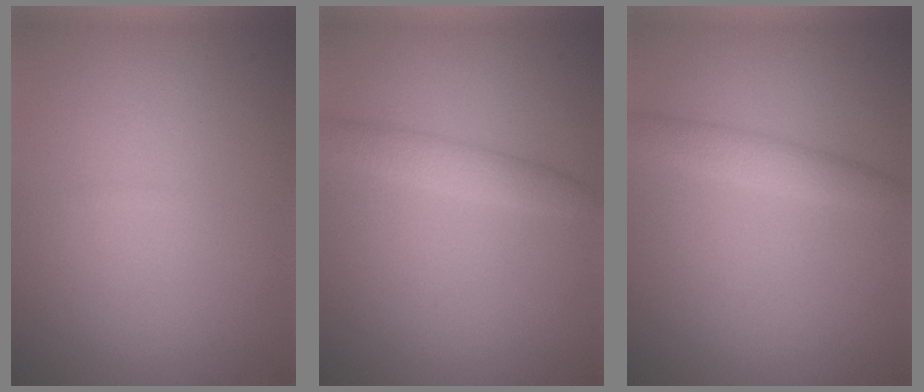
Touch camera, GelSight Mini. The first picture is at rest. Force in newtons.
{"total": 2.1, "press": 2.1, "slide": 0.1}
{"total": 2.0, "press": 2.0, "slide": 0.0}